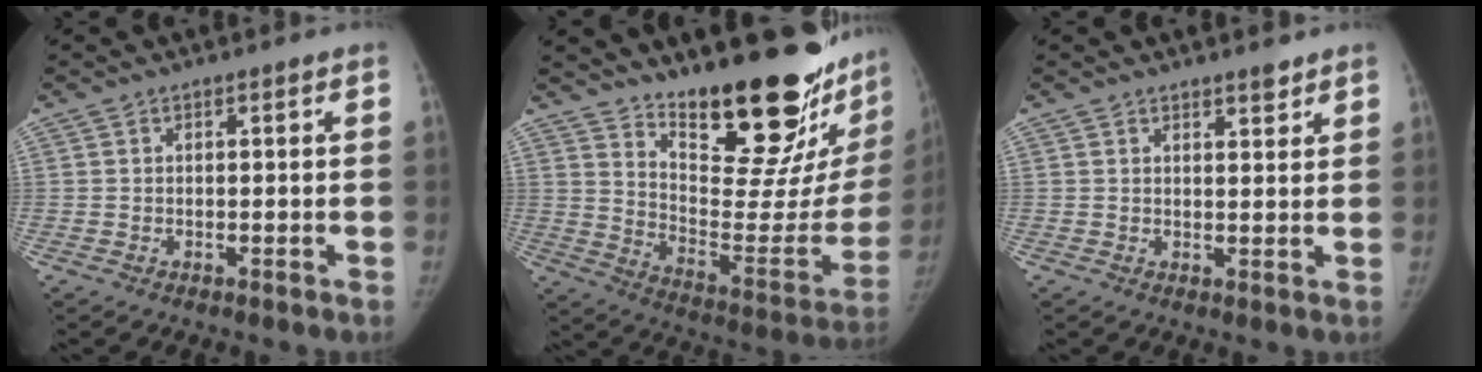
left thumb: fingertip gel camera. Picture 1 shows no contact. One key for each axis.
{"total": 28.6, "fx": 21.8, "fy": 7.5, "fz": 16.9, "tx": -0.217, "ty": -0.160, "tz": 0.315}
{"total": 2.8, "fx": 2.3, "fy": 1.0, "fz": 1.3, "tx": -0.010, "ty": -0.016, "tz": 0.032}